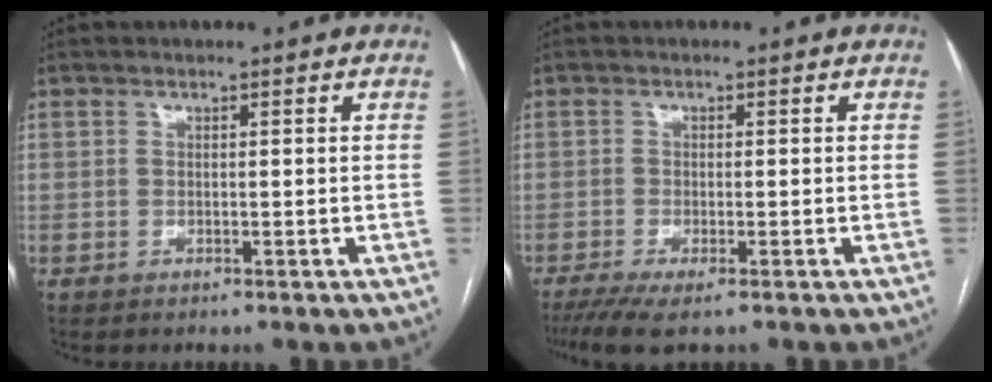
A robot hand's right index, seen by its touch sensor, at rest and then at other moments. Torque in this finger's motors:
{"motor_torque": [0.44, -0.46, 0.33, 0.08]}